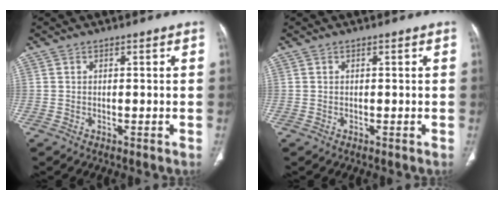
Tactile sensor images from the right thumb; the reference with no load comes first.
{"total": 0.0}